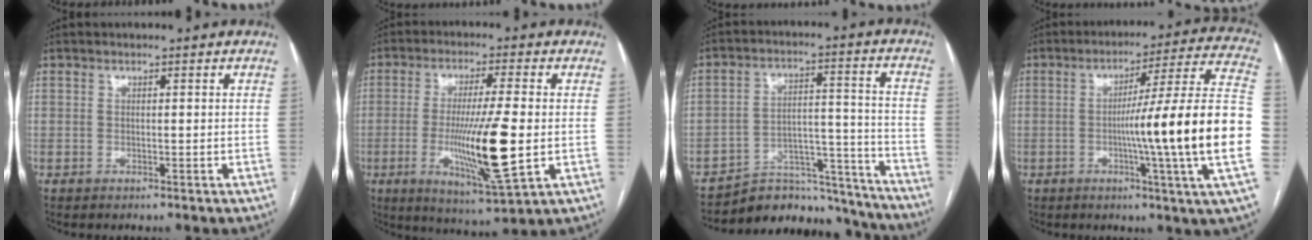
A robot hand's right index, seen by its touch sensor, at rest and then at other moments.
{"total": 13.9, "force": [-2.2, 0.8, 13.7], "torque": [-0.250, -0.026, -0.034]}
{"total": 15.9, "force": [-15.3, 4.0, 1.3], "torque": [-0.001, 0.061, -0.221]}
{"total": 20.8, "force": [-3.4, -2.5, 20.3], "torque": [-0.249, 0.006, -0.065]}